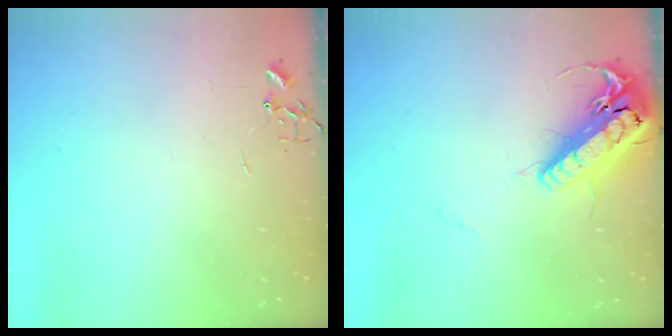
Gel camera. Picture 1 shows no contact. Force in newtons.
{"total": 19.2, "press": 18.9, "slide": 3.3}